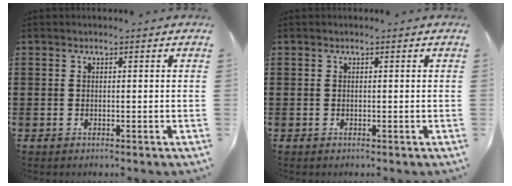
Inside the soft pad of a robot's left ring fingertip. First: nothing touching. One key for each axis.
{"total": 0.0}